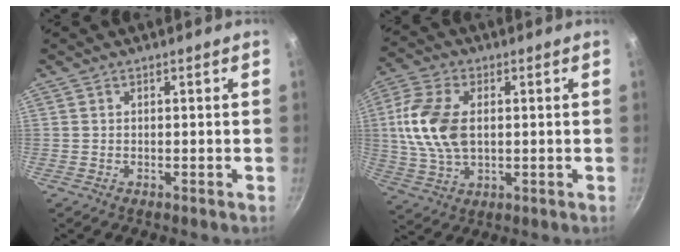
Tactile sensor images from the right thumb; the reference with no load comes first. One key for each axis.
{"total": 12.8, "fx": 1.3, "fy": 7.7, "fz": 10.2, "tx": -0.200, "ty": 0.004, "tz": 0.021}